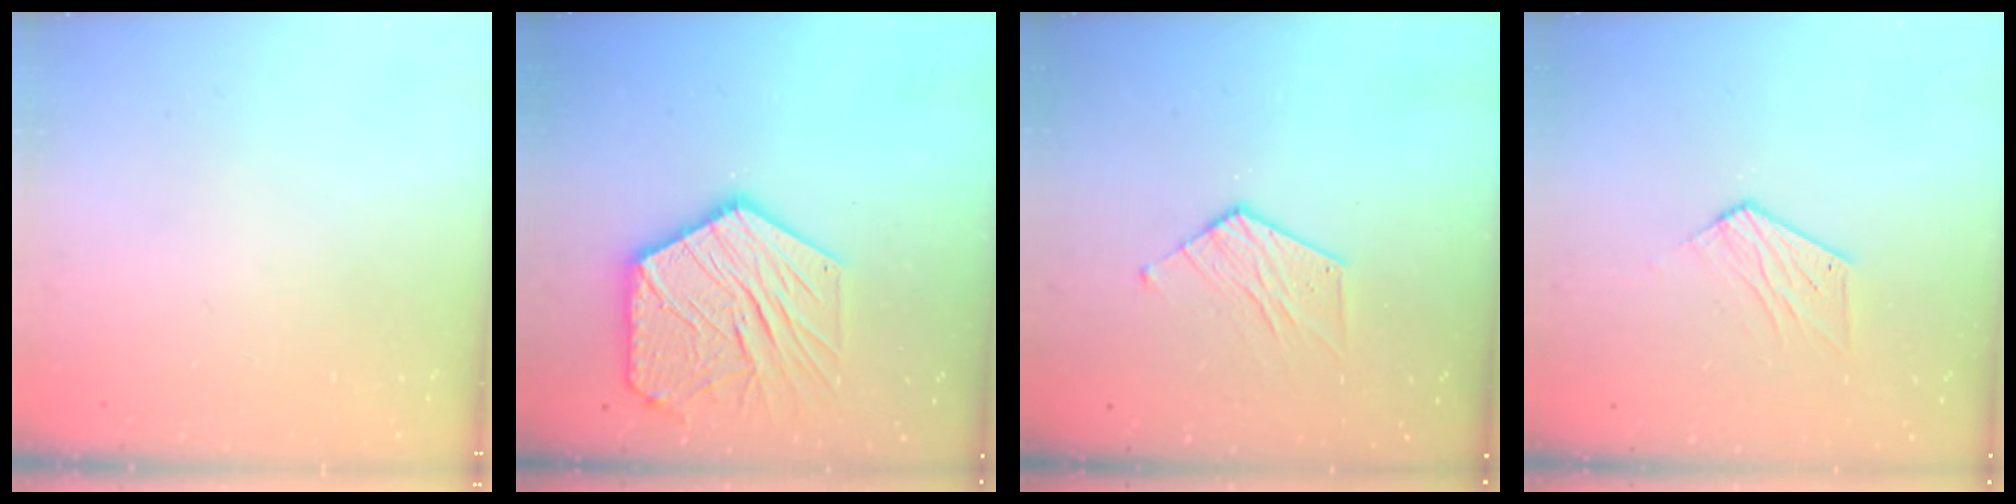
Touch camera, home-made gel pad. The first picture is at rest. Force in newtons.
{"total": 18.9, "press": 18.8, "slide": 1.8}
{"total": 7.3, "press": 7.3, "slide": 0.2}
{"total": 6.6, "press": 6.5, "slide": 0.4}